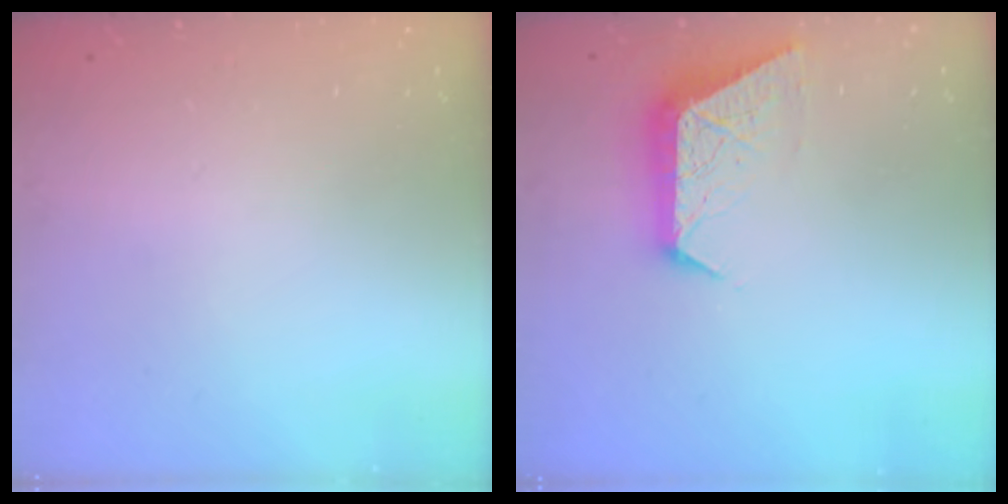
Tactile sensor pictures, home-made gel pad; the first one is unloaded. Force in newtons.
{"total": 9.5, "press": 9.5, "slide": 0.2}